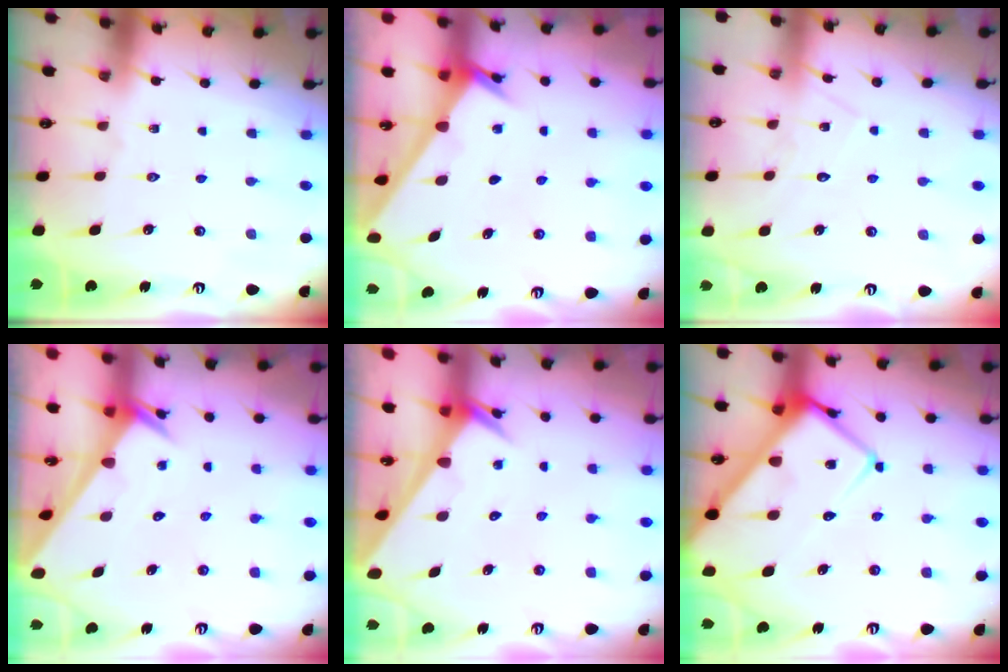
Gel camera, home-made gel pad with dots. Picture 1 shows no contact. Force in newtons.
{"total": 2.4, "press": 2.4, "slide": 0.2}
{"total": 6.7, "press": 6.7, "slide": 0.5}
{"total": 2.3, "press": 2.3, "slide": 0.1}
{"total": 2.6, "press": 2.6, "slide": 0.1}
{"total": 16.0, "press": 16.0, "slide": 1.5}